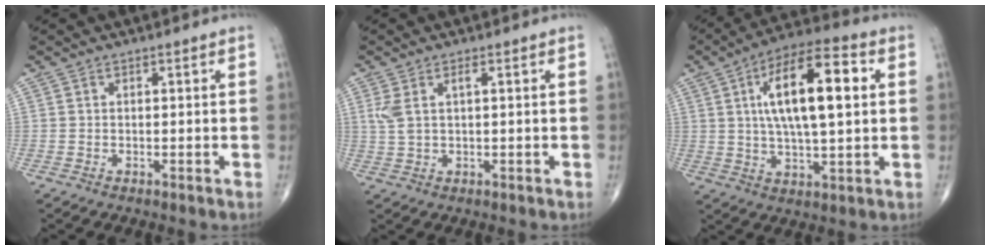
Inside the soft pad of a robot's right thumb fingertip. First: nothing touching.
{"total": 3.9, "force": [1.2, 1.4, 3.4], "torque": [-0.091, 0.009, 0.031]}
{"total": 17.3, "force": [3.6, 6.2, 15.7], "torque": [-0.254, 0.012, 0.054]}